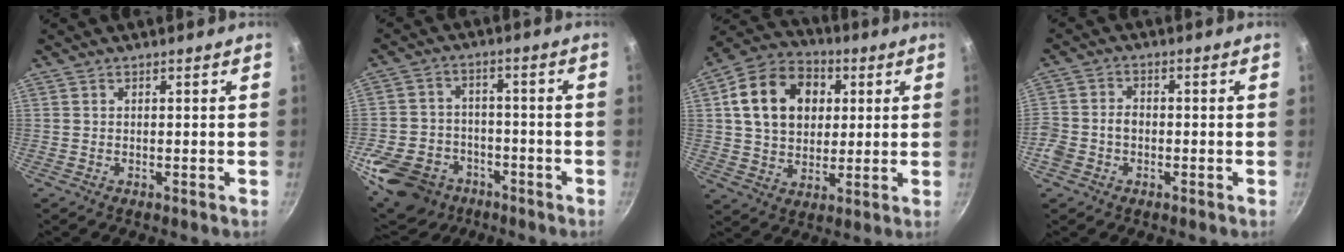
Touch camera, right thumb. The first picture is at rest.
{"total": 16.8, "force": [-8.6, 12.6, 7.1], "torque": [-0.130, 0.042, -0.134]}
{"total": 16.4, "force": [3.9, 12.5, 9.9], "torque": [-0.144, 0.014, 0.057]}
{"total": 6.0, "force": [-1.9, 4.7, 3.2], "torque": [-0.059, 0.026, -0.045]}